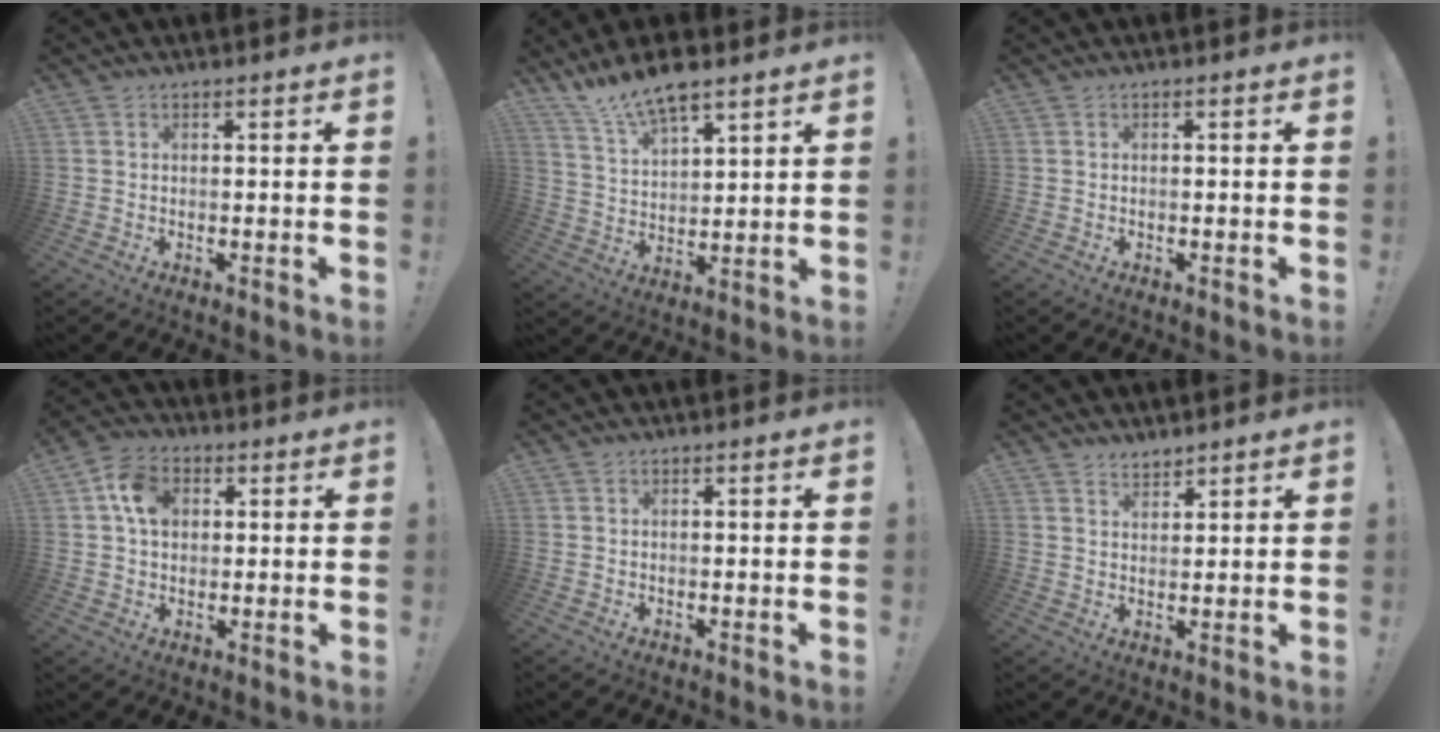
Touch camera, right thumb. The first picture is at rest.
{"total": 10.9, "force": [9.2, 2.9, 5.2], "torque": [-0.109, -0.054, 0.169]}
{"total": 0.0}
{"total": 9.0, "force": [2.5, 6.7, 5.4], "torque": [-0.090, 0.012, 0.050]}
{"total": 0.0}
{"total": 3.0, "force": [2.8, 1.0, 0.2], "torque": [-0.003, -0.019, 0.053]}